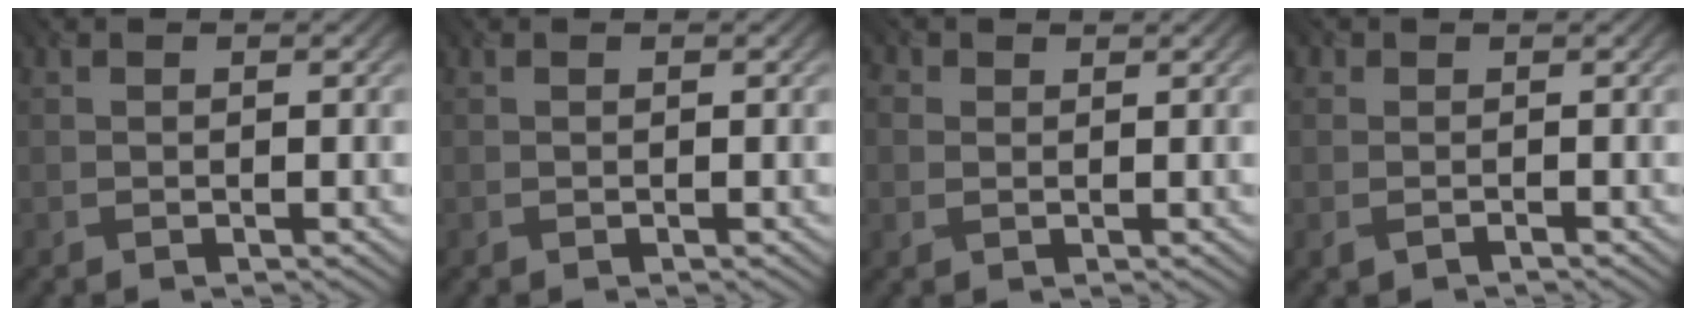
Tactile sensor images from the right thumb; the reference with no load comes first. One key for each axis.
{"total": 0.0}
{"total": 1.9, "fx": 0.6, "fy": 1.5, "fz": 0.8, "tx": -0.025, "ty": 0.001, "tz": 0.012}
{"total": 1.4, "fx": -0.5, "fy": 1.0, "fz": 0.8, "tx": -0.016, "ty": -0.002, "tz": -0.014}